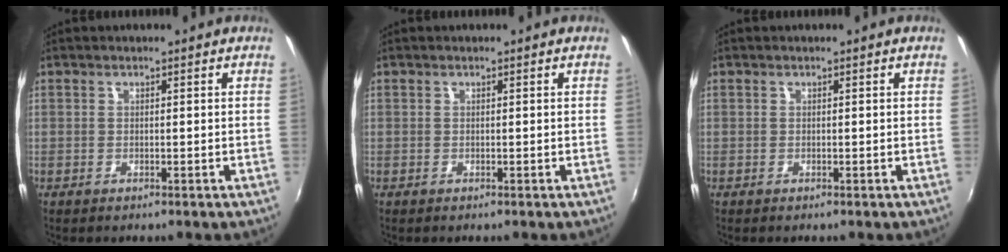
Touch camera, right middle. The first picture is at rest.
{"total": 0.0}
{"total": 0.0}